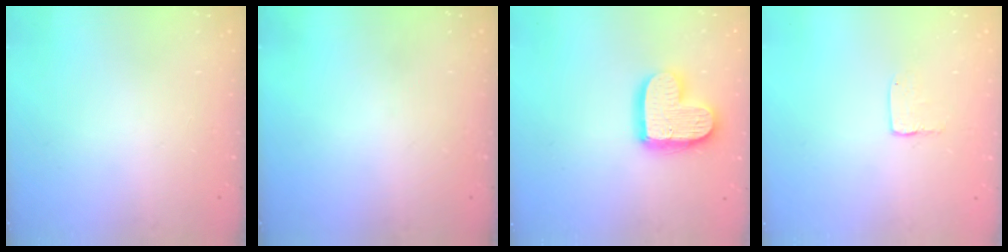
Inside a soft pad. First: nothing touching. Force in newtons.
{"total": 0.0}
{"total": 14.9, "press": 14.9, "slide": 1.1}
{"total": 3.2, "press": 3.2, "slide": 0.2}